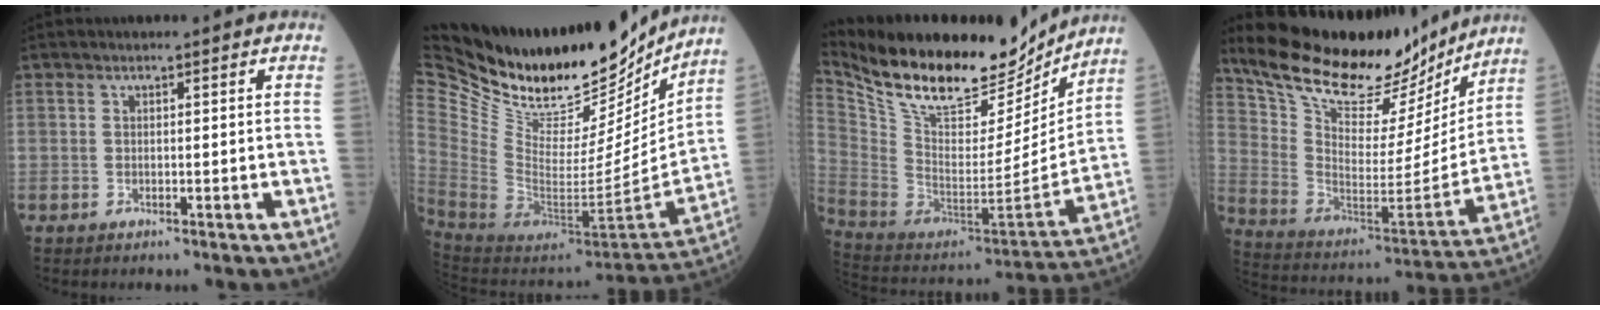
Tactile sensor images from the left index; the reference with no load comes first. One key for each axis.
{"total": 33.9, "fx": 27.8, "fy": 11.5, "fz": 15.6, "tx": -0.316, "ty": -0.039, "tz": 0.445}
{"total": 25.2, "fx": 20.9, "fy": 7.5, "fz": 12.0, "tx": -0.226, "ty": -0.018, "tz": 0.340}
{"total": 24.4, "fx": 21.3, "fy": 6.4, "fz": 10.1, "tx": -0.172, "ty": -0.027, "tz": 0.329}